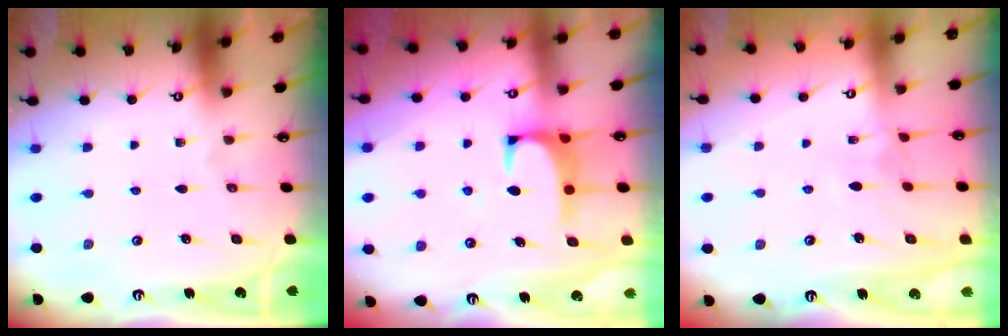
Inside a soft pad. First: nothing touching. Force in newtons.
{"total": 1.2, "press": 1.2, "slide": 0.4}
{"total": 2.4, "press": 2.4, "slide": 0.4}